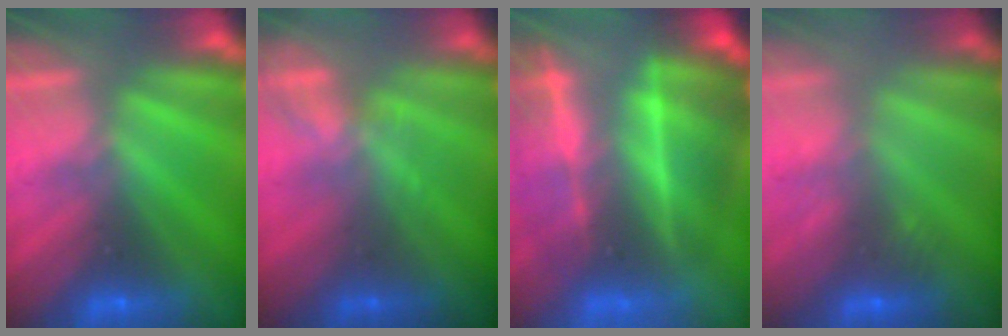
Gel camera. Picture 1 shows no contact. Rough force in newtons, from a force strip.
{"total": 1.8}
{"total": 7.0}
{"total": 3.2}